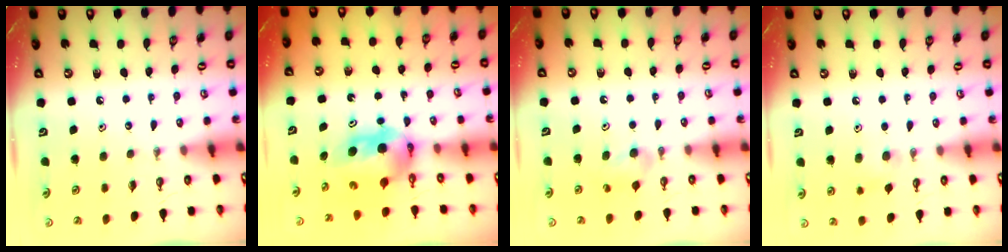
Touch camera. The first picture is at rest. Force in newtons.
{"total": 5.6, "press": 5.4, "slide": 1.7}
{"total": 5.5, "press": 2.8, "slide": 4.8}
{"total": 7.8, "press": 7.0, "slide": 3.5}